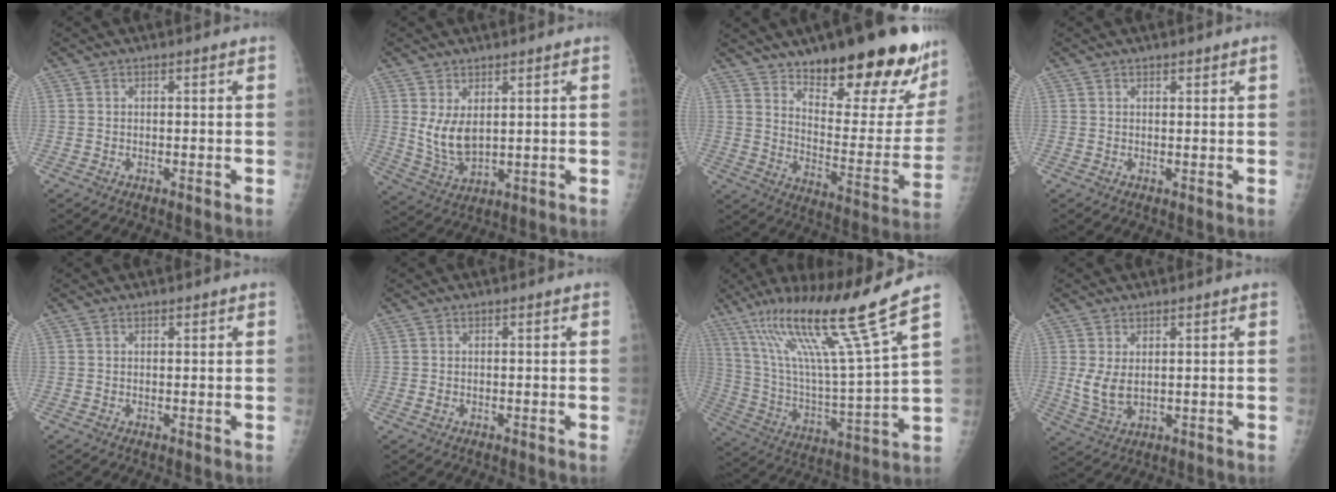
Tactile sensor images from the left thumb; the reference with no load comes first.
{"total": 6.8, "force": [2.2, 3.9, 5.1], "torque": [-0.090, -0.024, 0.055]}
{"total": 26.8, "force": [18.9, 8.5, 17.0], "torque": [-0.199, -0.104, 0.270]}
{"total": 0.9, "force": [0.8, 0.3, 0.2], "torque": [0.002, -0.007, 0.012]}
{"total": 0.7, "force": [0.6, 0.4, 0.1], "torque": [0.003, -0.005, 0.007]}
{"total": 0.7, "force": [0.2, 0.5, 0.3], "torque": [-0.005, -0.001, 0.004]}
{"total": 23.0, "force": [14.4, 0.2, 17.9], "torque": [-0.296, -0.058, 0.257]}
{"total": 5.2, "force": [1.4, 3.1, 3.9], "torque": [-0.075, -0.015, 0.036]}